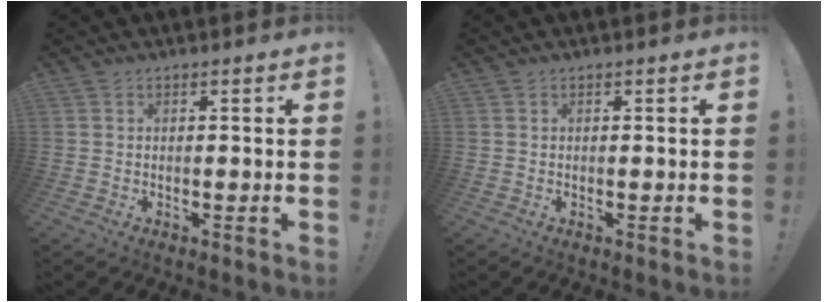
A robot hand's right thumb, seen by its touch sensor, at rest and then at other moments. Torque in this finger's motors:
{"motor_torque": [0.00, 0.00, -0.01, 0.07, 0.00]}